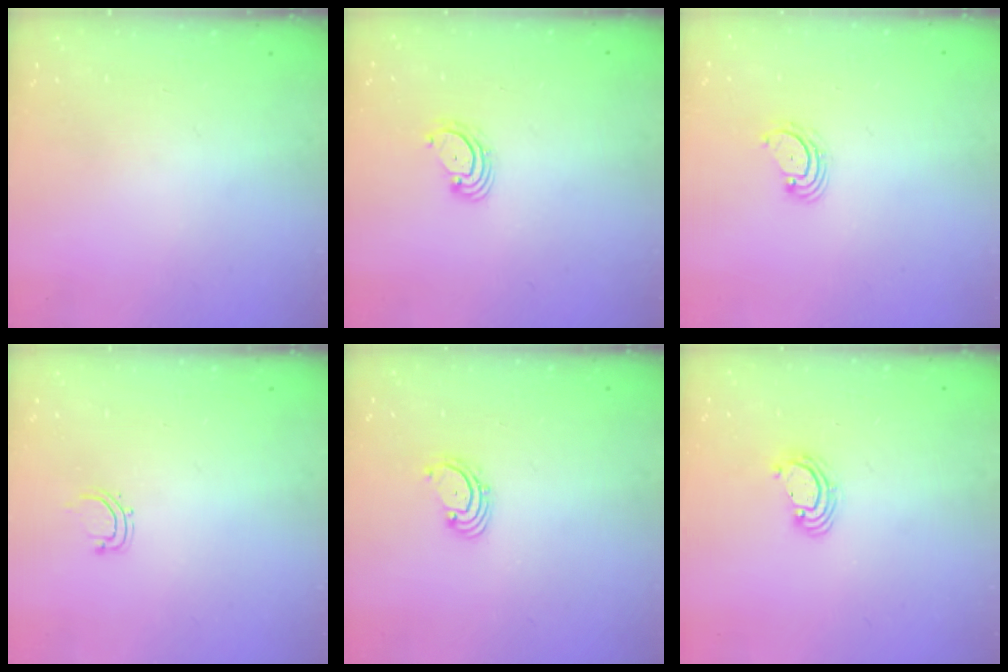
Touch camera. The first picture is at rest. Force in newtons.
{"total": 2.9, "press": 2.9, "slide": 0.4}
{"total": 3.3, "press": 3.3, "slide": 0.6}
{"total": 2.8, "press": 2.7, "slide": 0.5}
{"total": 1.9, "press": 1.8, "slide": 0.2}
{"total": 3.5, "press": 3.5, "slide": 0.3}